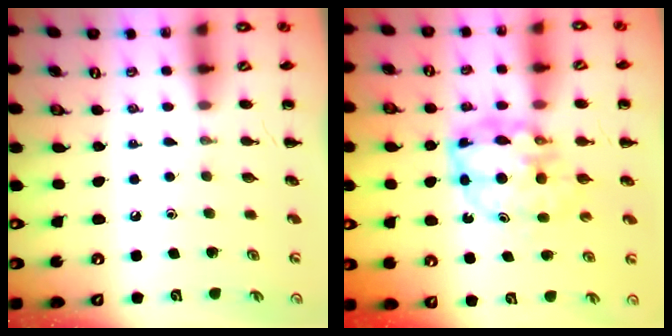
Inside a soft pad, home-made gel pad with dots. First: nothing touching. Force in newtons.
{"total": 7.0, "press": 6.8, "slide": 1.8}